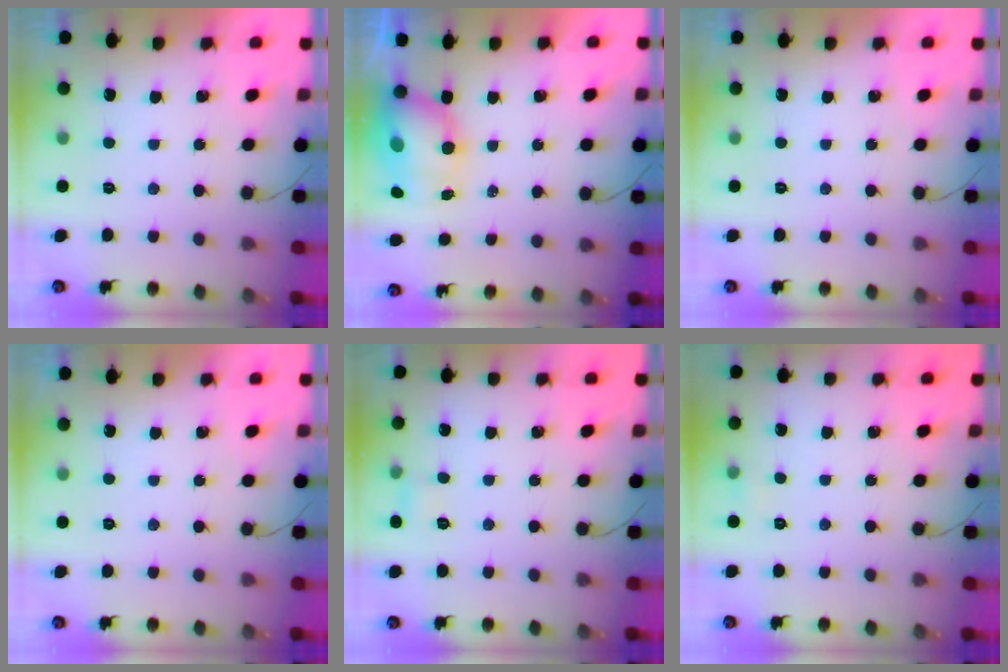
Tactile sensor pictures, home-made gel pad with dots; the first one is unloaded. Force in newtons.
{"total": 10.6, "press": 10.2, "slide": 2.8}
{"total": 0.0}
{"total": 0.0}
{"total": 3.7, "press": 3.5, "slide": 1.2}
{"total": 3.6, "press": 3.3, "slide": 1.4}